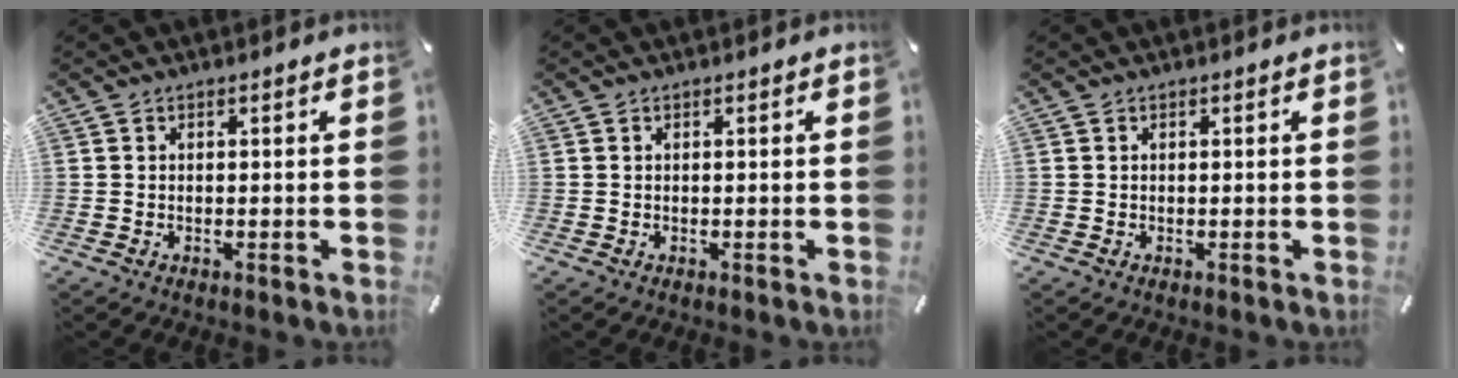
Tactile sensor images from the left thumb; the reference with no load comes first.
{"total": 0.0}
{"total": 0.0}